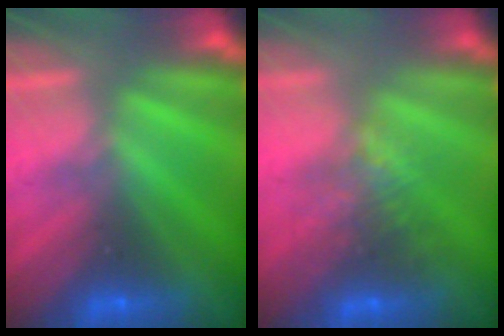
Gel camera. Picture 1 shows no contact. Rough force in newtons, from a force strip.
{"total": 3.8}